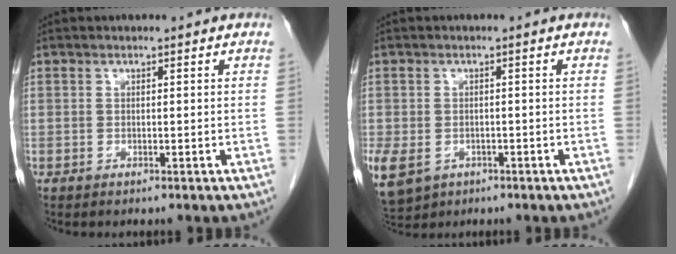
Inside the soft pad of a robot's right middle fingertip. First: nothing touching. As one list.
[{"total": 13.5, "force": [-5.4, 10.8, 5.9], "torque": [-0.189, -0.011, -0.072]}]